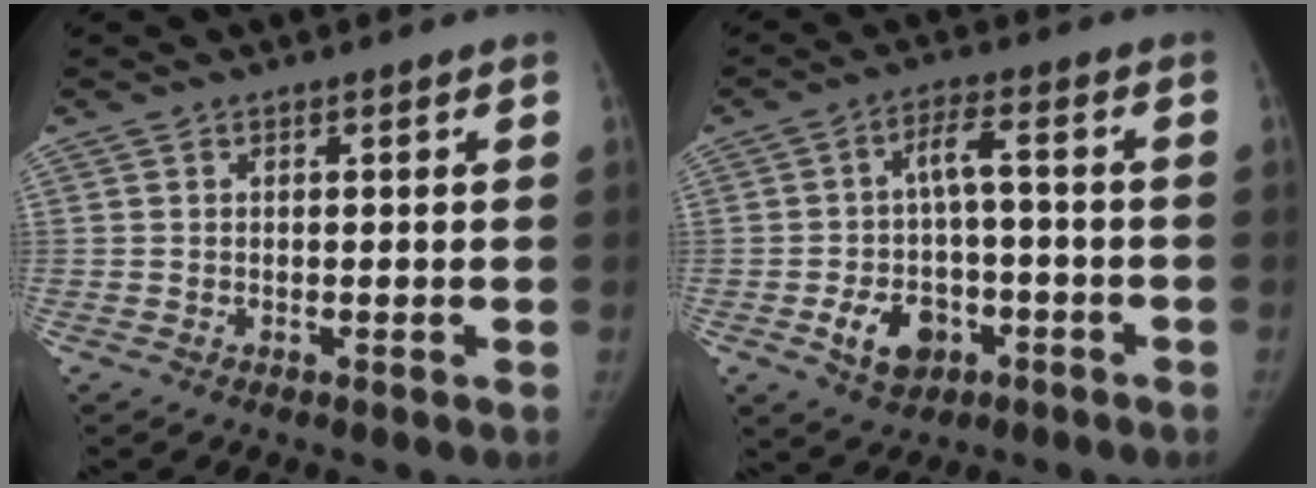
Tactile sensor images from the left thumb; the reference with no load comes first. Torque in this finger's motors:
{"motor_torque": [0.23, 0.28, 1.18, 0.39, 0.07]}